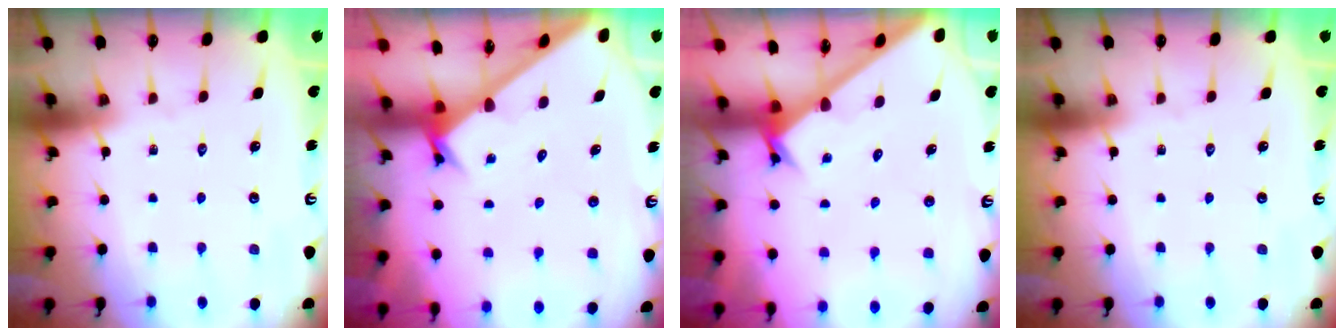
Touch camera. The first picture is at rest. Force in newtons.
{"total": 2.6, "press": 2.6, "slide": 0.3}
{"total": 2.7, "press": 2.7, "slide": 0.2}
{"total": 0.0}